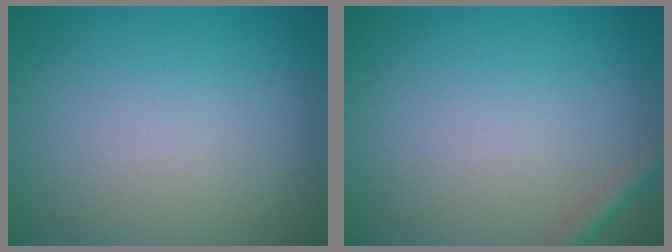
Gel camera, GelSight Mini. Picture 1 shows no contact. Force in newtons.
{"total": 1.5, "press": 1.5, "slide": 0.0}